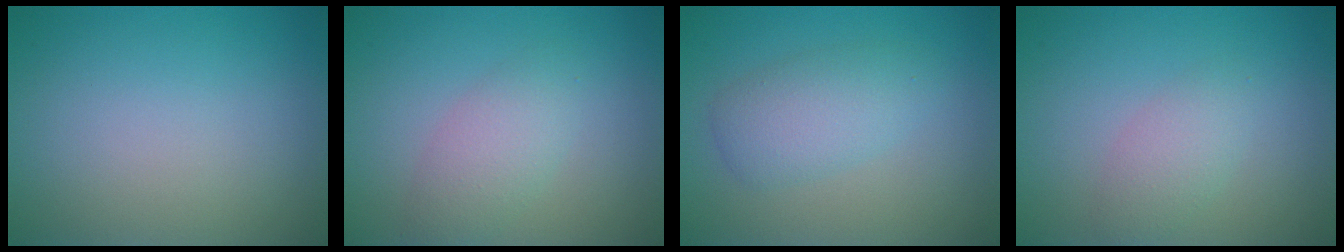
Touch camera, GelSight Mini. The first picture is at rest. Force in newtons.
{"total": 2.7, "press": 2.7, "slide": 0.1}
{"total": 3.4, "press": 3.4, "slide": 0.2}
{"total": 2.1, "press": 2.1, "slide": 0.1}